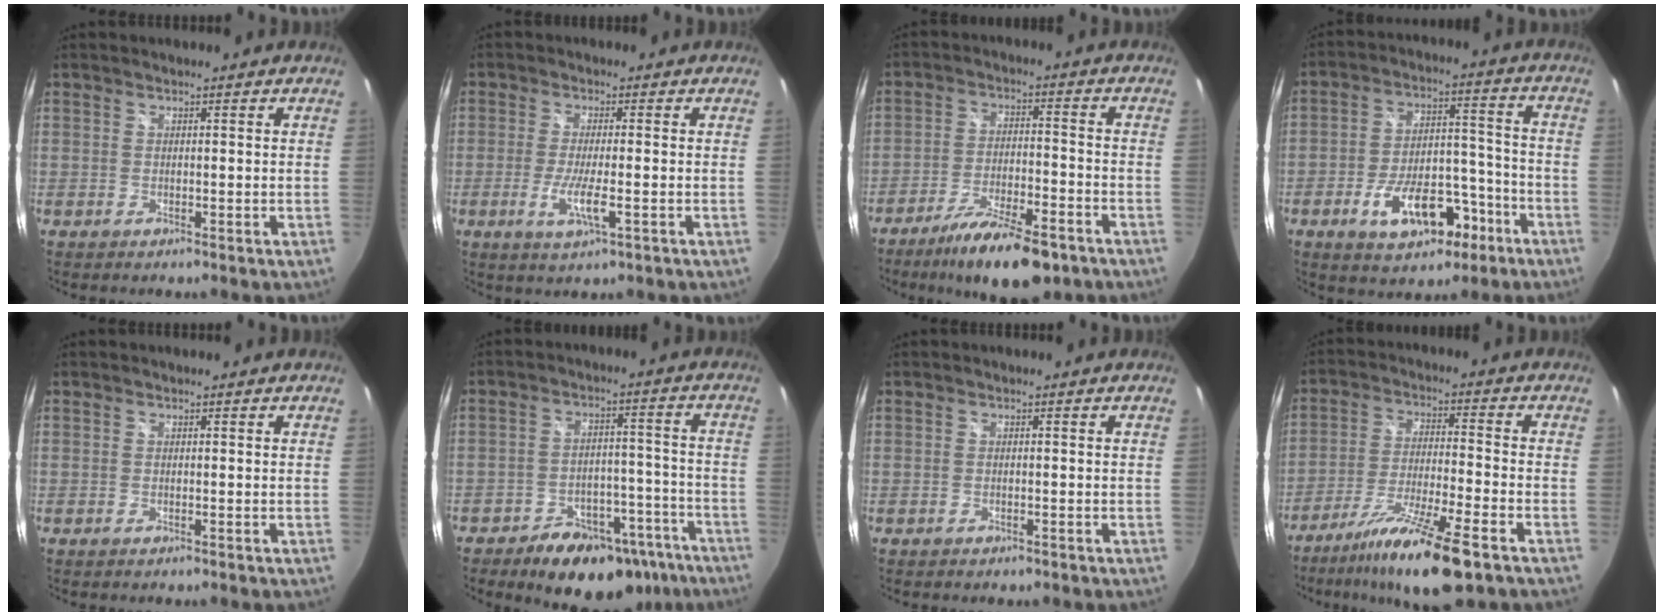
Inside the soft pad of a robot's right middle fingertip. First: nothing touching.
{"total": 5.6, "force": [-1.9, 0.8, 5.2], "torque": [-0.106, -0.013, -0.036]}
{"total": 13.9, "force": [-10.1, 3.8, 8.7], "torque": [-0.166, -0.021, -0.163]}
{"total": 13.5, "force": [-7.1, 7.1, 9.1], "torque": [-0.161, 0.029, -0.096]}
{"total": 0.0}
{"total": 18.0, "force": [-12.8, 10.0, 7.7], "torque": [-0.127, 0.035, -0.151]}
{"total": 0.6, "force": [-0.5, 0.4, 0.1], "torque": [-0.005, -0.001, -0.008]}
{"total": 14.3, "force": [-10.0, 0.9, 10.2], "torque": [-0.200, -0.029, -0.174]}